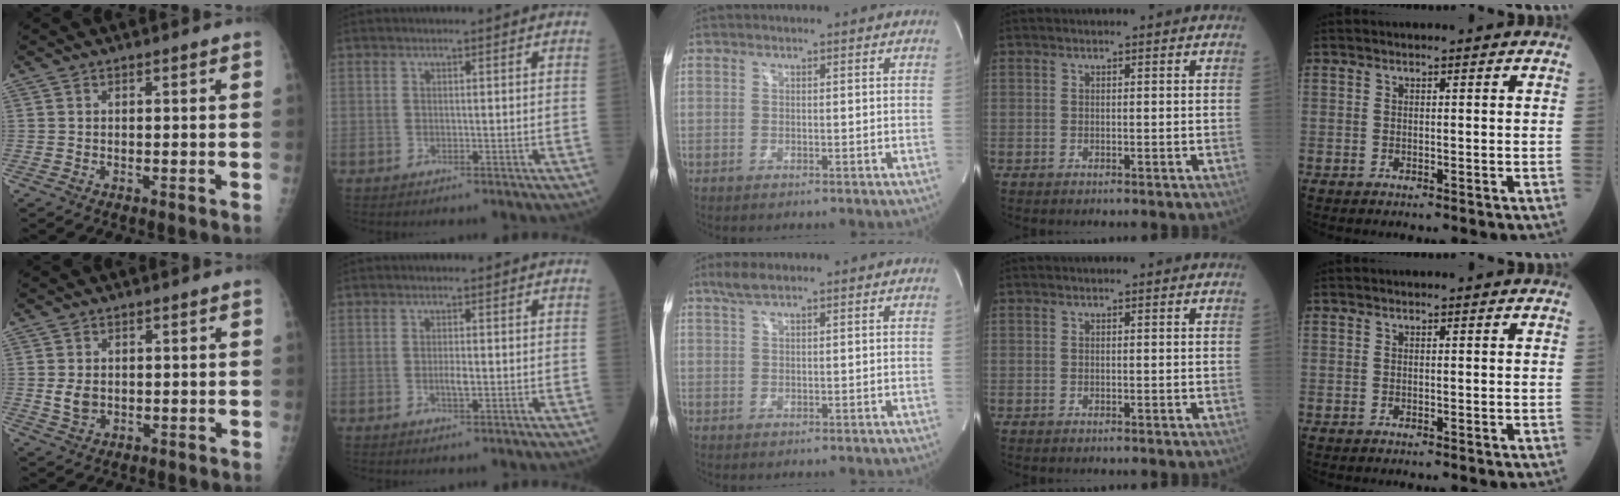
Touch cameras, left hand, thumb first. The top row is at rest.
{"thumb": {"total": 3.3, "force": [0.2, 2.5, 2.1], "torque": [-0.034, -0.006, 0.010]}, "index": {"total": 1.5, "force": [-0.2, 0.3, 1.4], "torque": [-0.029, -0.001, -0.003]}, "middle": {"total": 2.9, "force": [2.2, 0.5, 1.9], "torque": [-0.048, 0.011, 0.045]}}